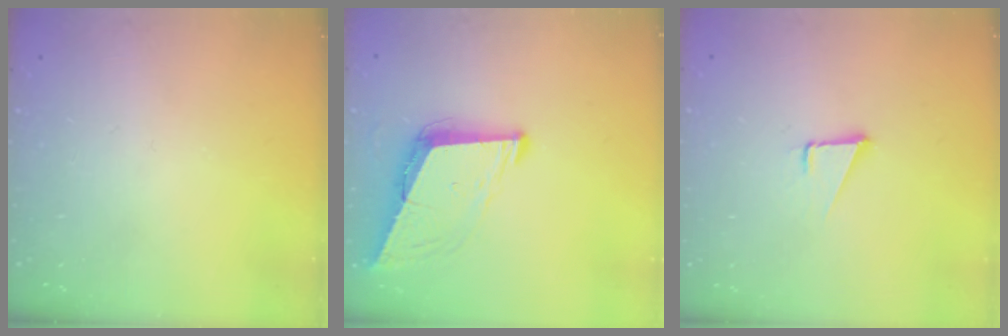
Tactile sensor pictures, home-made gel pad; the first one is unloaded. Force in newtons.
{"total": 9.1, "press": 8.3, "slide": 3.7}
{"total": 3.4, "press": 2.5, "slide": 2.2}